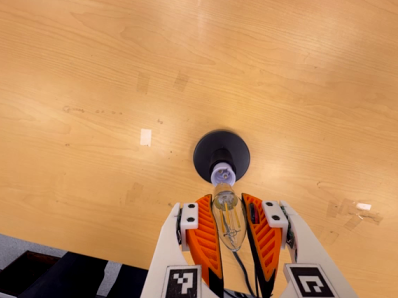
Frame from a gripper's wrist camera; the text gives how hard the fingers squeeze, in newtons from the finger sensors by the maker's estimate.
{"total": 21.6, "left": 24.3, "right": 19.0}